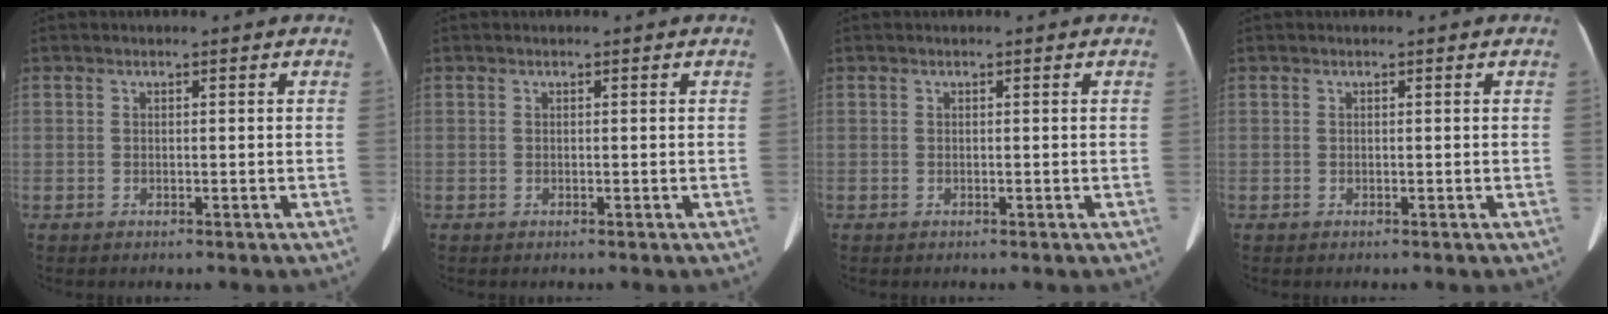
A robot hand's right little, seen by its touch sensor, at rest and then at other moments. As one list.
[{"total": 0.0}, {"total": 0.0}, {"total": 0.0}]